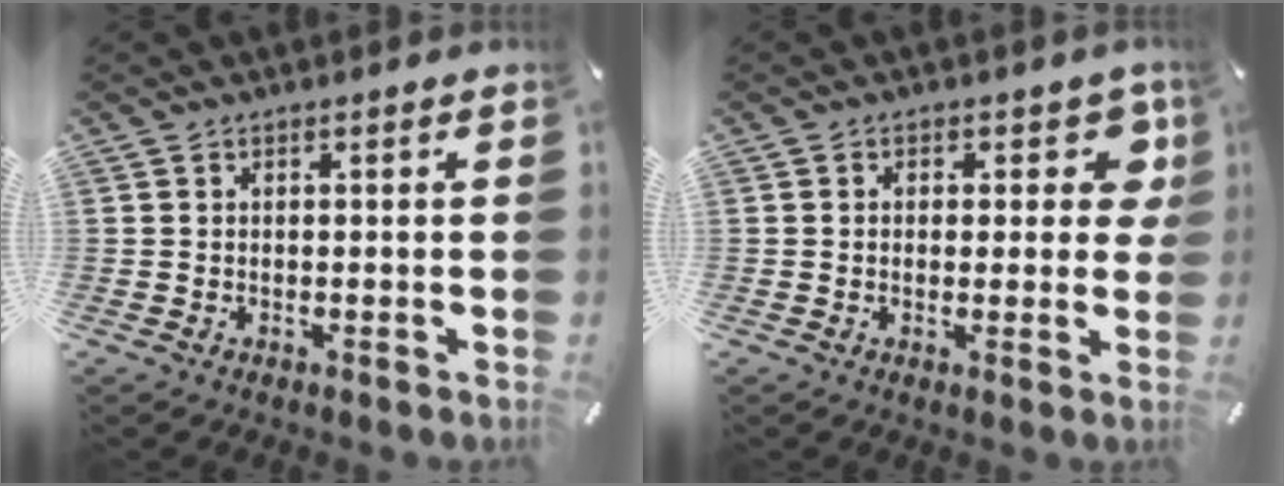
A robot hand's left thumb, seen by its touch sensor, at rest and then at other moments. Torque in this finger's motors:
{"motor_torque": [0.01, -0.29, 0.11, 0.06, -0.01]}